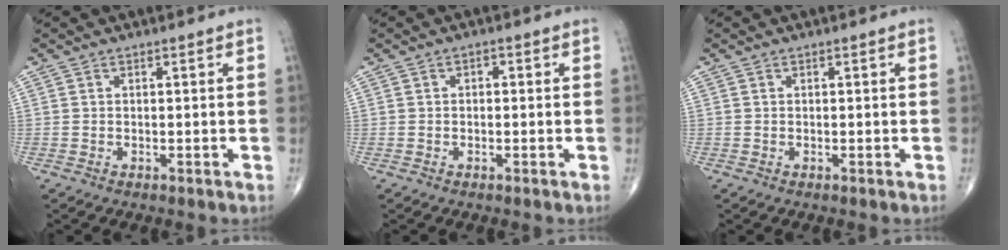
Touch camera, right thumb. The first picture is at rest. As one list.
[{"total": 0.9, "force": [0.1, 0.6, 0.7], "torque": [-0.003, 0.005, -0.003]}, {"total": 0.0}]